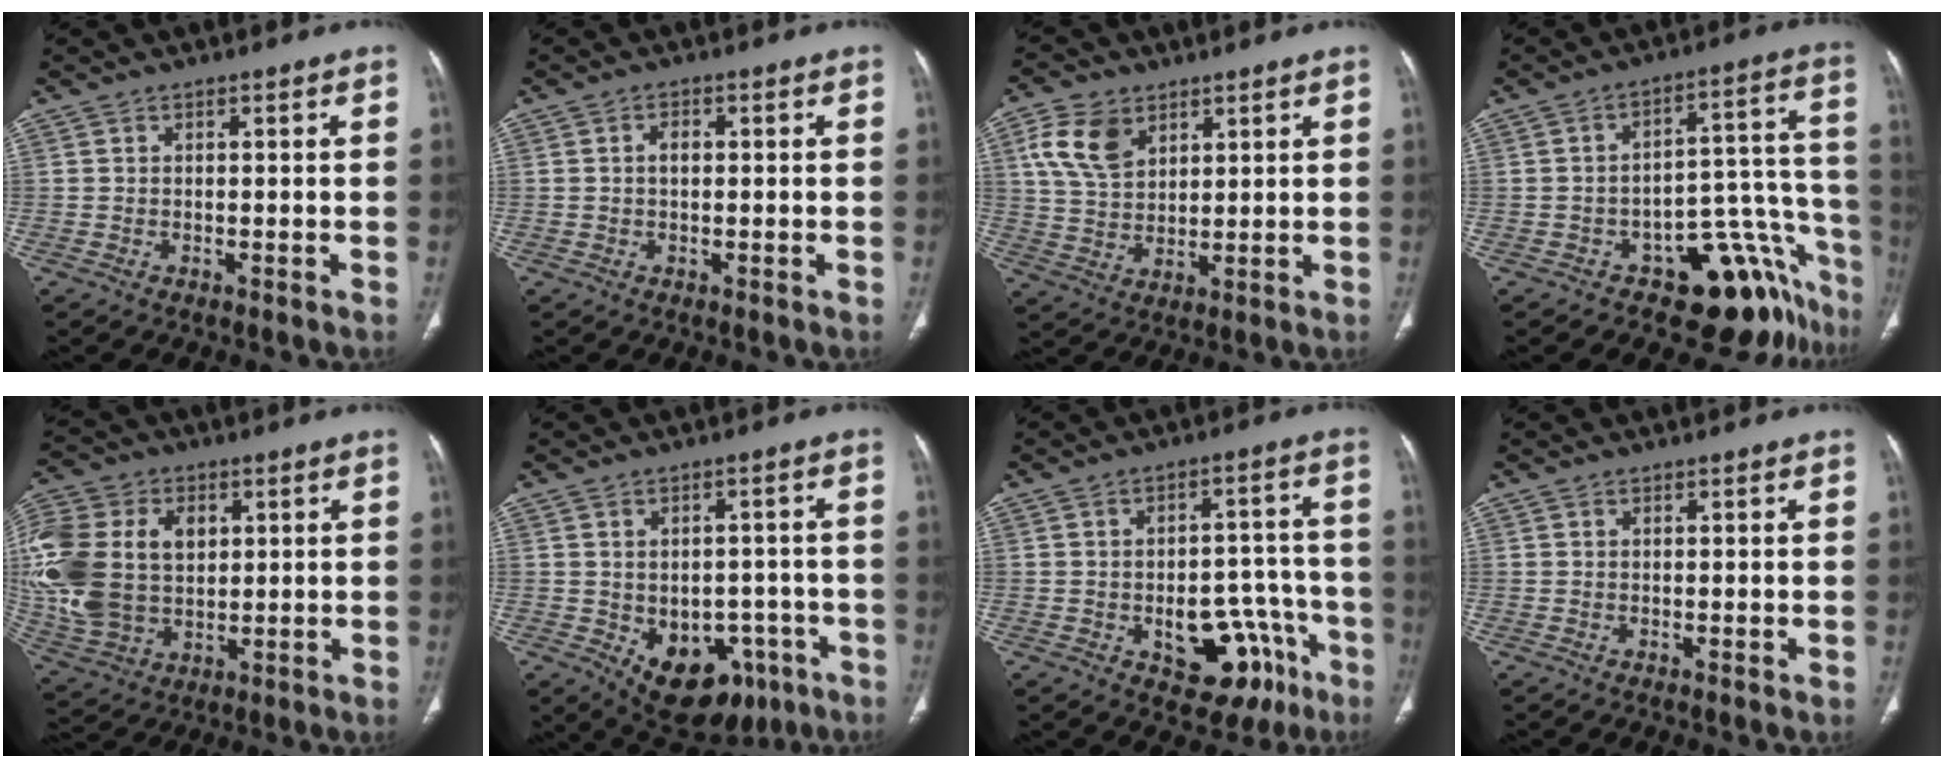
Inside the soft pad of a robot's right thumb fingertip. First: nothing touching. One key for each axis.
{"total": 1.9, "fx": 0.1, "fy": 1.3, "fz": 1.4, "tx": -0.022, "ty": 0.007, "tz": 0.000}
{"total": 9.6, "fx": 4.5, "fy": 6.4, "fz": 5.7, "tx": -0.095, "ty": -0.010, "tz": 0.092}
{"total": 17.5, "fx": -11.7, "fy": 8.3, "fz": 10.1, "tx": -0.013, "ty": 0.124, "tz": -0.150}
{"total": 23.8, "fx": 3.8, "fy": 17.3, "fz": 16.0, "tx": -0.367, "ty": 0.013, "tz": 0.085}
{"total": 14.4, "fx": -6.3, "fy": 9.7, "fz": 8.7, "tx": -0.093, "ty": 0.024, "tz": -0.070}
{"total": 14.7, "fx": -6.5, "fy": 8.8, "fz": 9.8, "tx": -0.085, "ty": 0.054, "tz": -0.075}
{"total": 0.0}